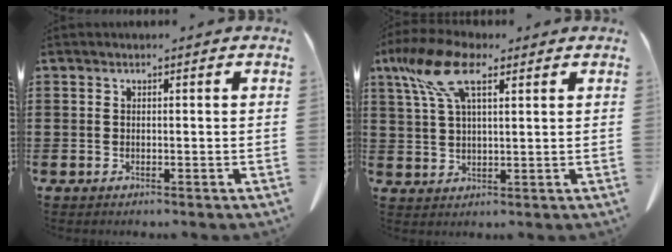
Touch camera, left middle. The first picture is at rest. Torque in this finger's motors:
{"motor_torque": [1.85, 0.29, 0.70, 0.21]}